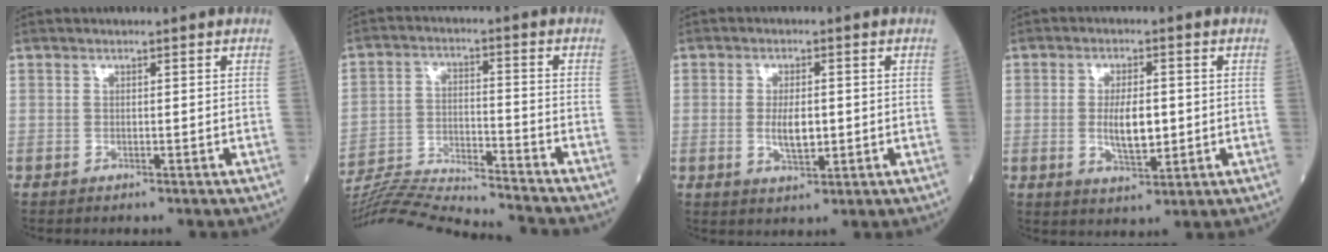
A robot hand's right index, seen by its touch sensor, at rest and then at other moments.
{"total": 18.1, "force": [-17.4, -1.2, 4.8], "torque": [-0.091, -0.014, -0.283]}
{"total": 4.5, "force": [-0.3, 1.7, 4.2], "torque": [-0.074, -0.005, -0.002]}
{"total": 6.1, "force": [-0.2, 2.2, 5.7], "torque": [-0.101, -0.007, -0.001]}